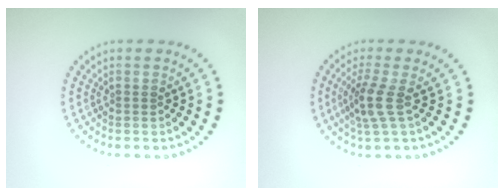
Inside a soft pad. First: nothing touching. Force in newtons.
{"total": 2.7, "press": 2.1, "slide": 1.7}